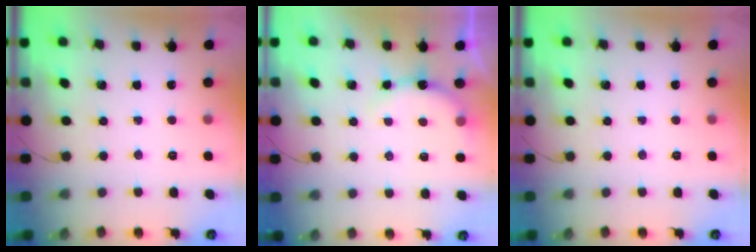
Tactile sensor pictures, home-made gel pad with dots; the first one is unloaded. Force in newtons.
{"total": 5.6, "press": 5.6, "slide": 0.6}
{"total": 0.0}